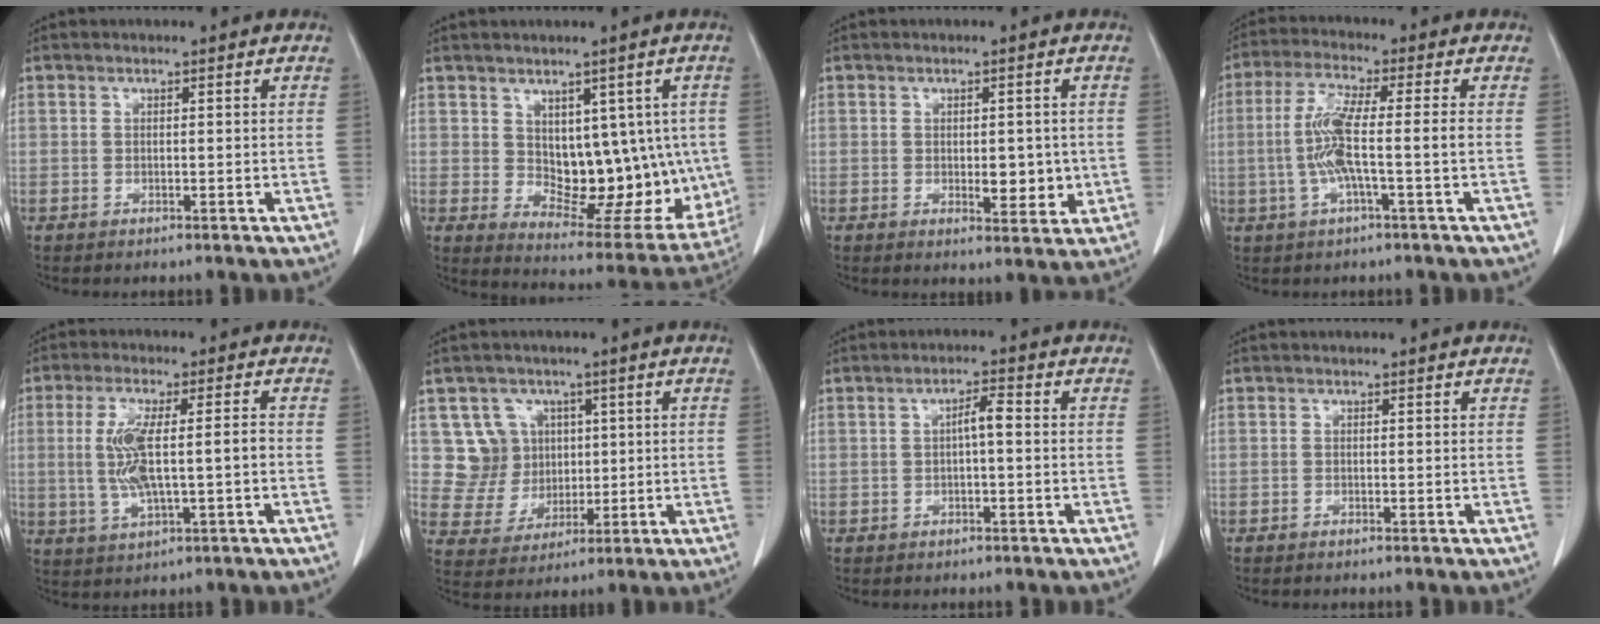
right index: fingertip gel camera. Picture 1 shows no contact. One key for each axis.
{"total": 13.9, "fx": 1.0, "fy": 7.6, "fz": 11.6, "tx": -0.133, "ty": 0.005, "tz": 0.043}
{"total": 4.8, "fx": -0.3, "fy": 2.3, "fz": 4.1, "tx": -0.049, "ty": -0.004, "tz": 0.005}
{"total": 7.6, "fx": -0.9, "fy": 0.6, "fz": 7.5, "tx": -0.155, "ty": 0.012, "tz": -0.019}
{"total": 8.5, "fx": -0.4, "fy": 2.0, "fz": 8.3, "tx": -0.171, "ty": 0.012, "tz": 0.000}
{"total": 7.6, "fx": 2.5, "fy": 7.2, "fz": 0.4, "tx": -0.006, "ty": 0.024, "tz": 0.058}
{"total": 2.8, "fx": 0.1, "fy": 0.5, "fz": 2.7, "tx": -0.043, "ty": 0.009, "tz": 0.003}
{"total": 0.0}